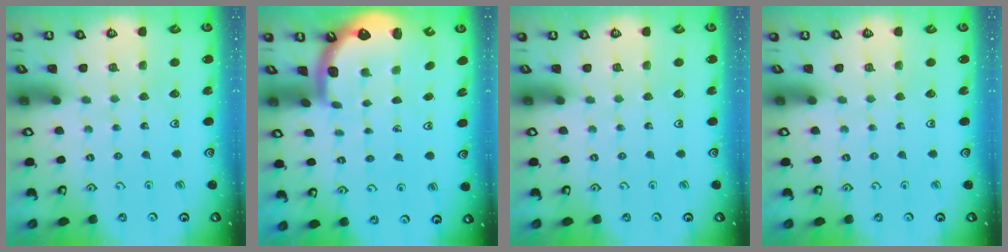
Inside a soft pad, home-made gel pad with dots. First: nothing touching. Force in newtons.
{"total": 1.6, "press": 1.5, "slide": 0.6}
{"total": 0.0}
{"total": 0.0}